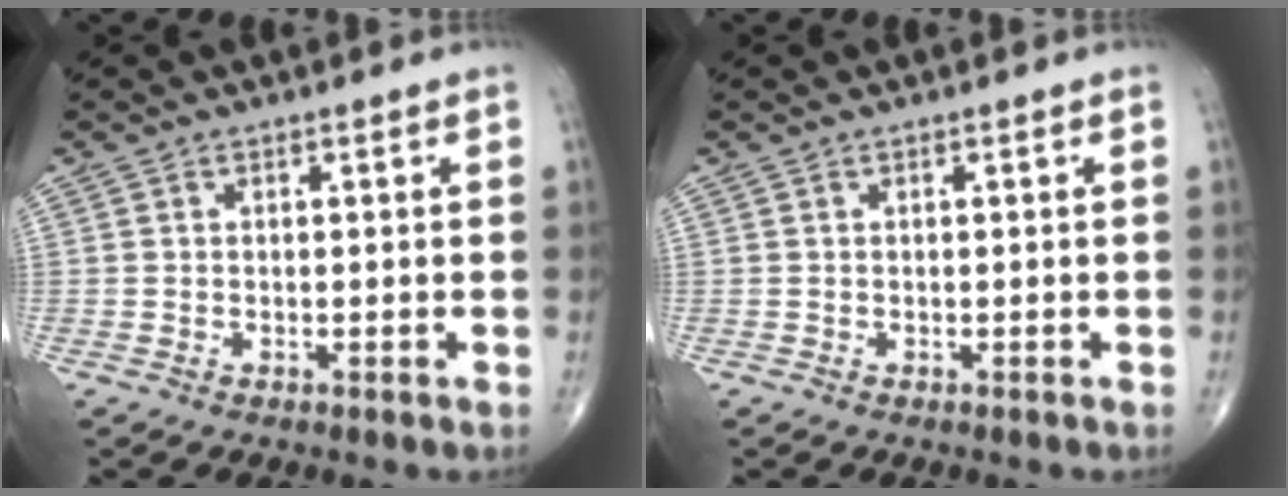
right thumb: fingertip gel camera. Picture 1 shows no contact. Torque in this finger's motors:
{"motor_torque": [0.00, 0.00, 0.00, 0.00, 0.00]}